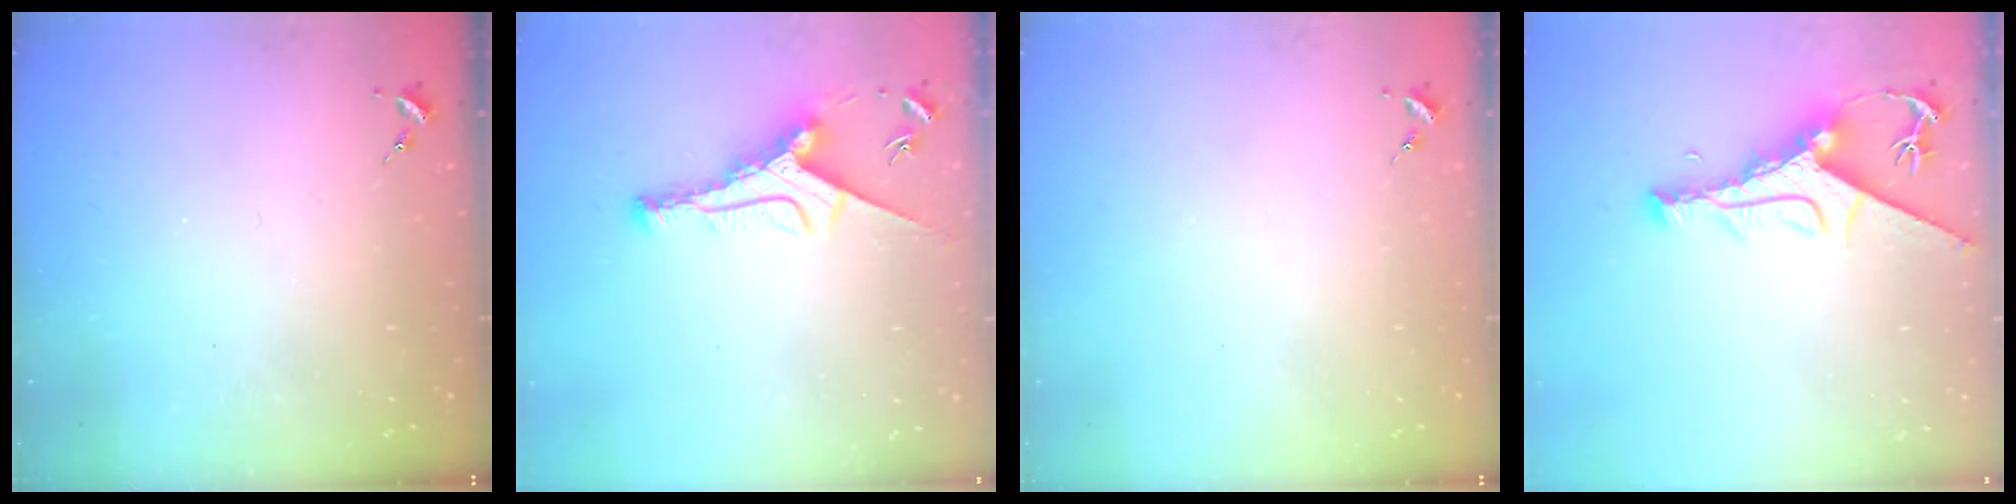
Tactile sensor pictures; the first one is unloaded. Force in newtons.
{"total": 9.7, "press": 9.7, "slide": 0.4}
{"total": 0.0}
{"total": 10.3, "press": 10.2, "slide": 1.4}